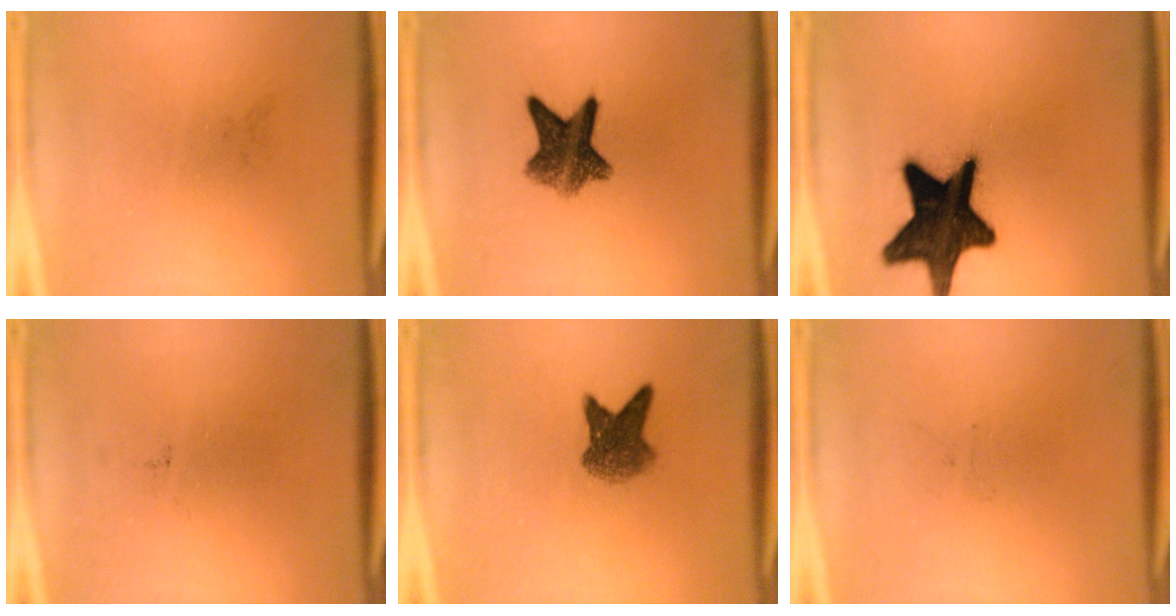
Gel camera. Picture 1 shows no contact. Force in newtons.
{"total": 7.7}
{"total": 19.0}
{"total": 0.0}
{"total": 5.2}
{"total": 0.0}